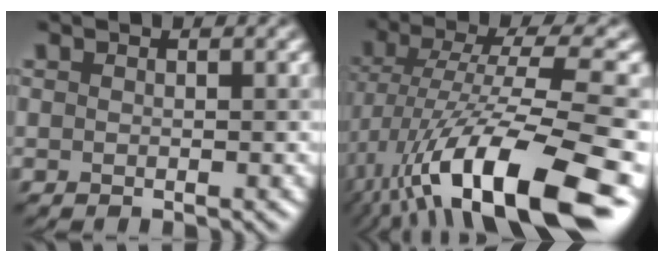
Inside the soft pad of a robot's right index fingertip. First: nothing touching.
{"total": 14.7, "force": [-5.0, 4.5, 13.1], "torque": [-0.241, 0.009, -0.079]}